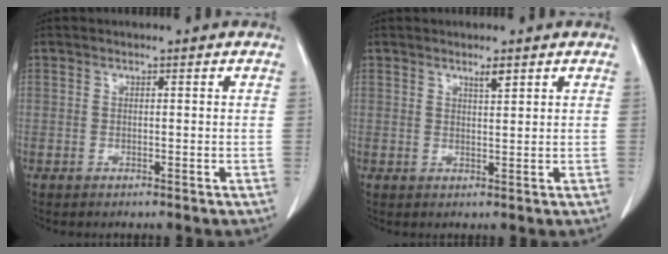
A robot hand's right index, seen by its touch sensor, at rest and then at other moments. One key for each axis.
{"total": 1.5, "fx": 1.1, "fy": 0.1, "fz": 1.1, "tx": -0.020, "ty": -0.003, "tz": 0.021}